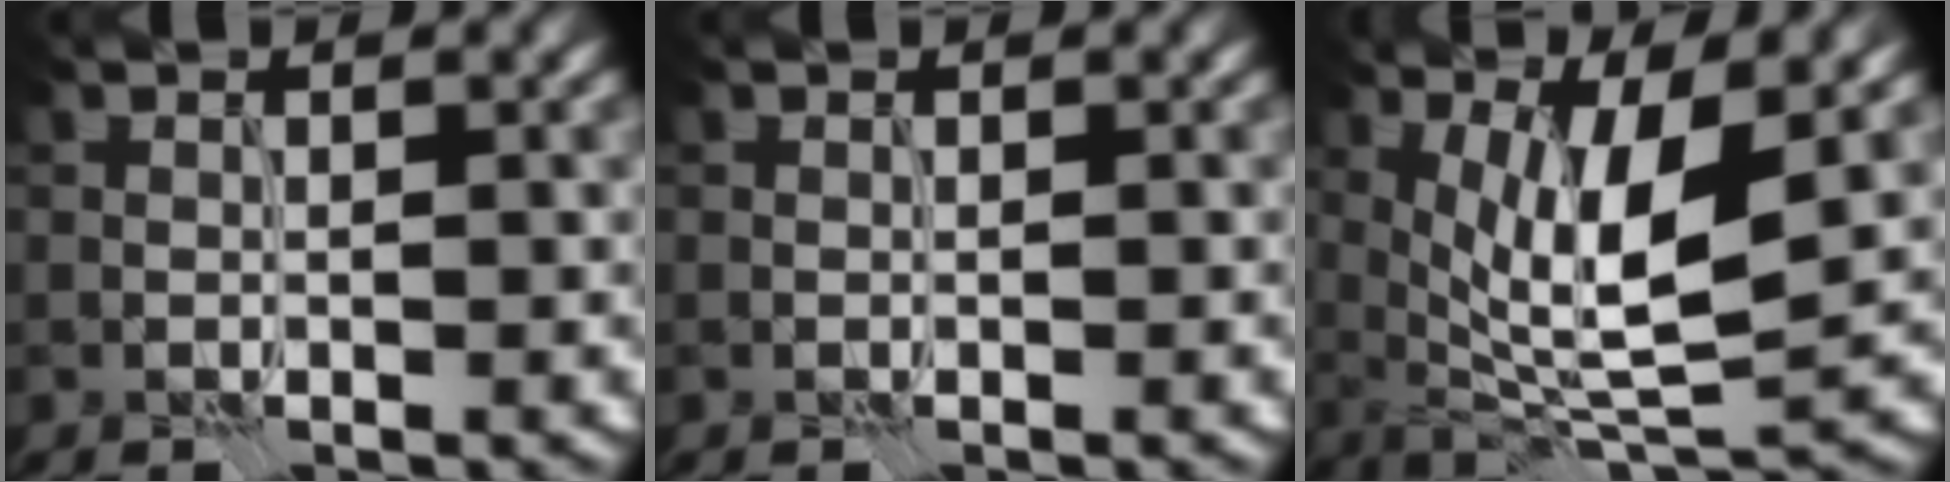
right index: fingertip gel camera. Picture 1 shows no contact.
{"total": 0.0}
{"total": 7.9, "force": [1.1, 2.3, 7.5], "torque": [-0.127, -0.008, 0.022]}